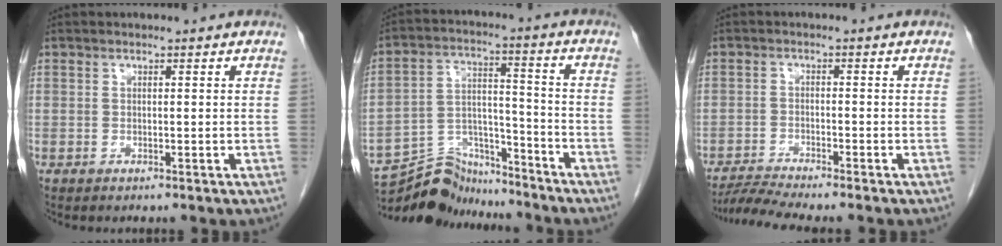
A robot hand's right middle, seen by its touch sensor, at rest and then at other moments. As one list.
[{"total": 11.1, "force": [-10.9, 2.3, 0.2], "torque": [-0.007, 0.035, -0.193]}, {"total": 5.0, "force": [-4.6, -1.3, 1.6], "torque": [-0.032, -0.019, -0.084]}]